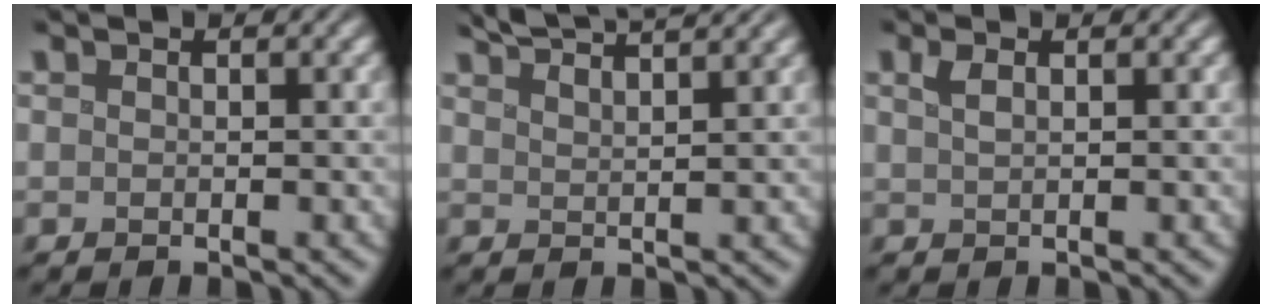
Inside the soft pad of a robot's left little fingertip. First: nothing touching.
{"total": 6.2, "force": [5.3, 1.3, 3.0], "torque": [-0.026, 0.030, 0.051]}
{"total": 1.3, "force": [0.7, 0.4, 1.0], "torque": [-0.020, 0.005, 0.014]}